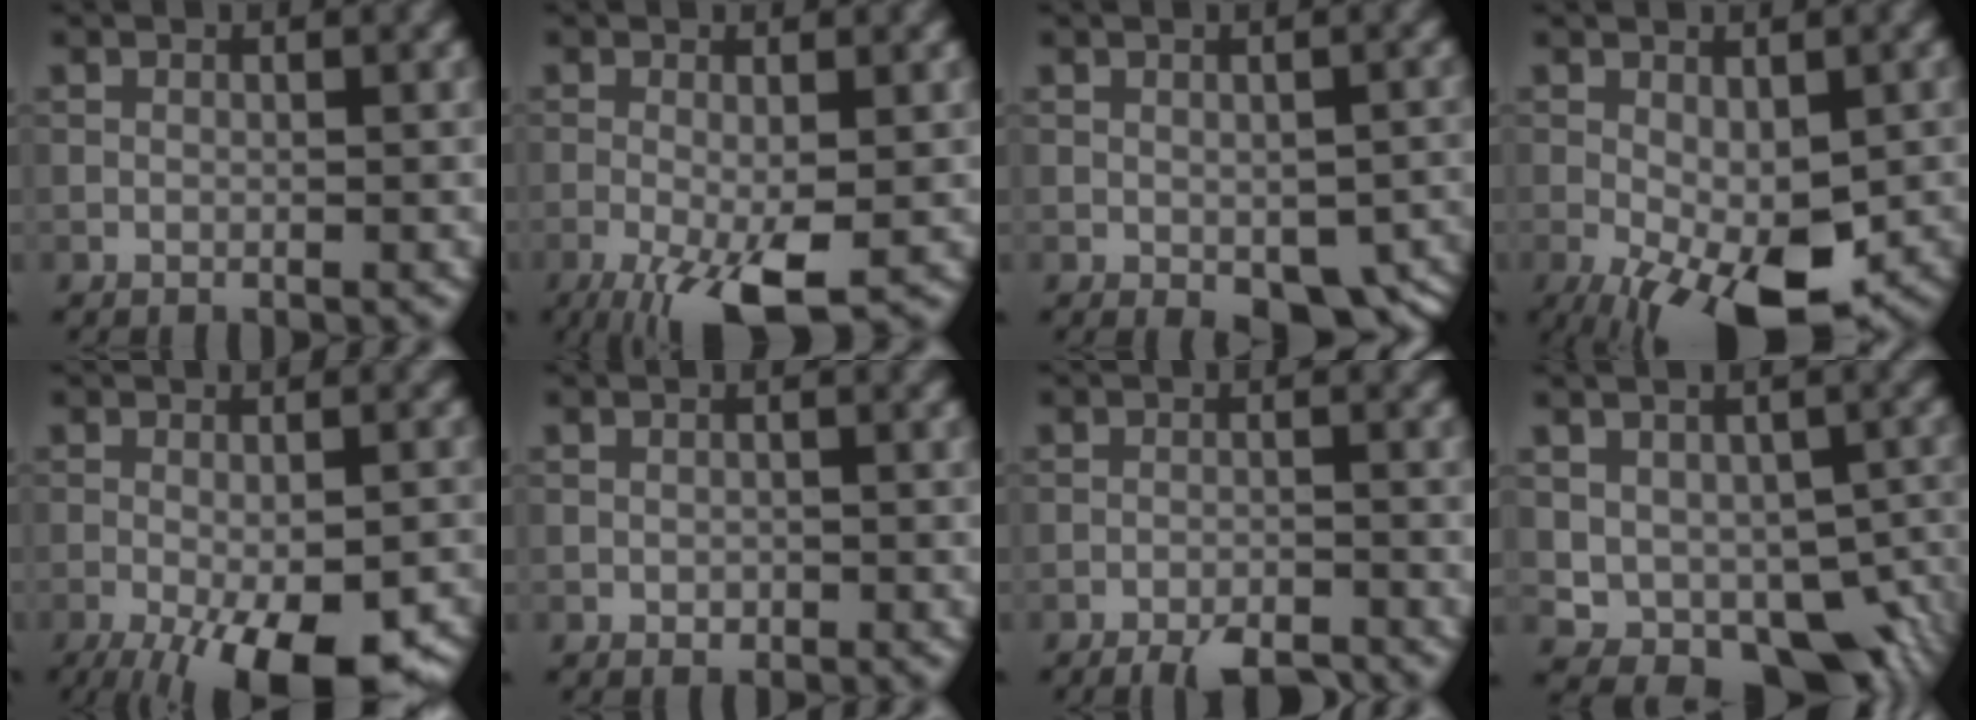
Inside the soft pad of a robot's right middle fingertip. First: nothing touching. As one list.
[{"total": 6.8, "force": [-3.0, 1.8, 5.8], "torque": [-0.110, -0.011, -0.050]}, {"total": 6.6, "force": [-2.8, 3.4, 4.9], "torque": [-0.065, -0.028, -0.019]}, {"total": 9.1, "force": [-3.4, 3.8, 7.6], "torque": [-0.144, -0.019, -0.044]}, {"total": 12.2, "force": [-6.2, 4.0, 9.6], "torque": [-0.142, -0.031, -0.081]}, {"total": 0.6, "force": [-0.2, 0.5, 0.4], "torque": [-0.004, -0.003, -0.002]}, {"total": 4.1, "force": [-3.4, 0.9, 2.1], "torque": [-0.037, -0.009, -0.053]}, {"total": 9.8, "force": [-2.6, 6.5, 6.8], "torque": [-0.083, -0.021, -0.015]}]